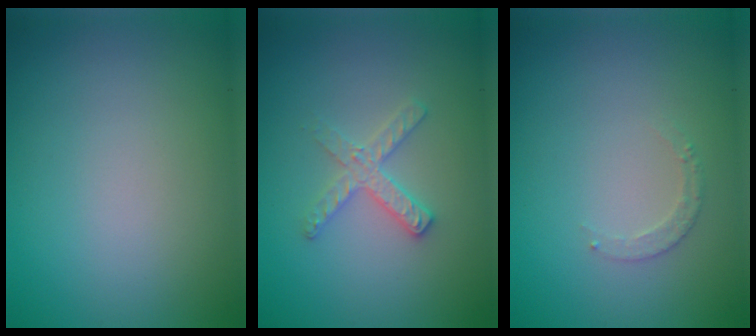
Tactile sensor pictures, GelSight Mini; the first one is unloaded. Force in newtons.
{"total": 2.2, "press": 2.2, "slide": 0.3}
{"total": 1.3, "press": 1.2, "slide": 0.2}